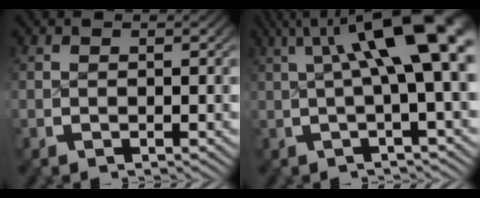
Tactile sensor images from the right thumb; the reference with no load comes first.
{"total": 9.4, "force": [2.6, 3.2, 8.5], "torque": [-0.112, 0.023, 0.027]}